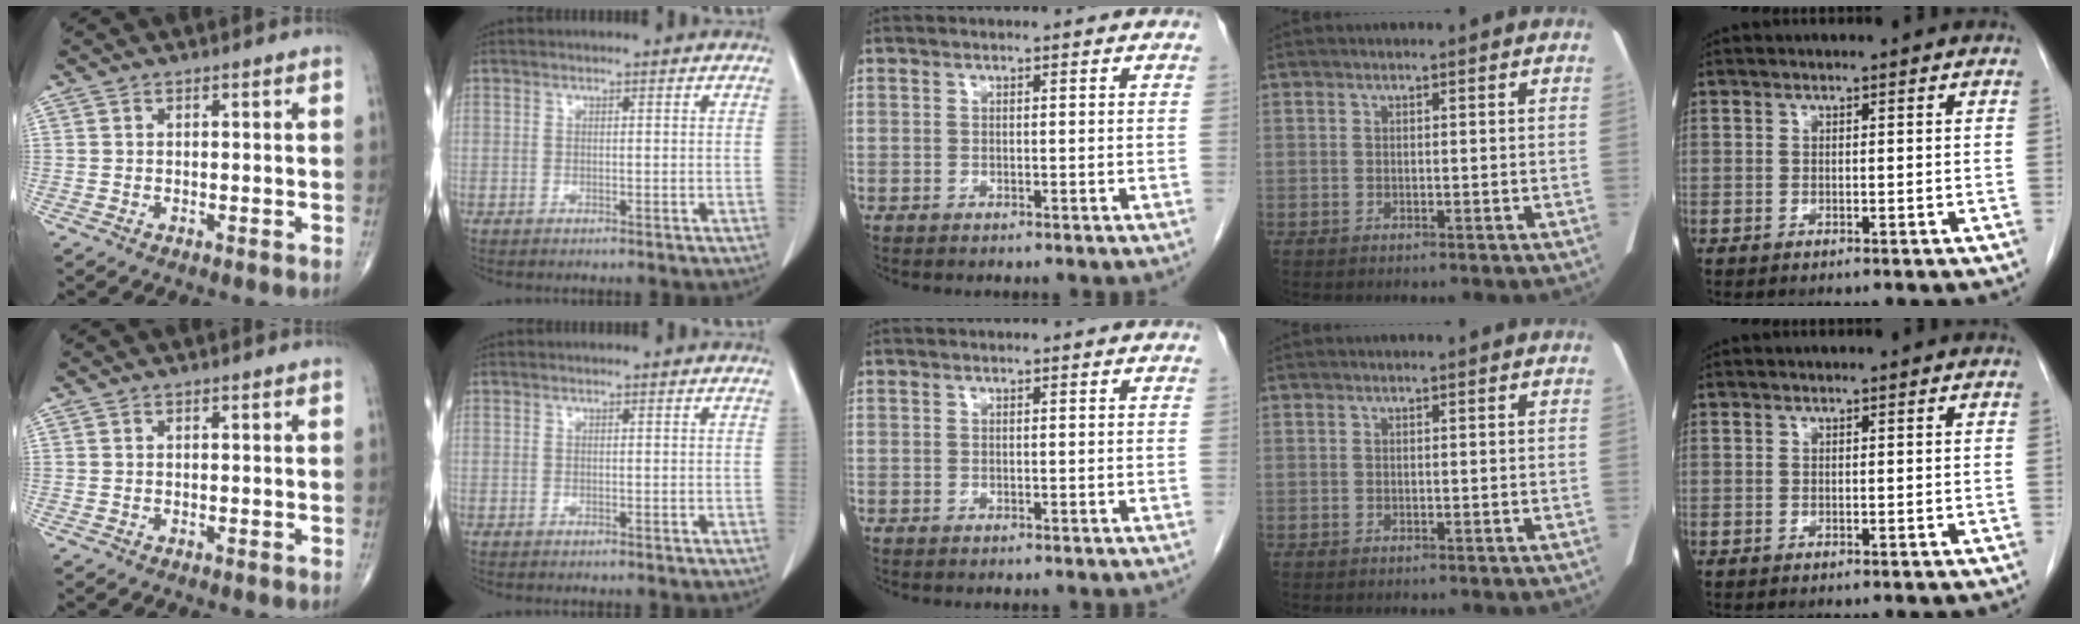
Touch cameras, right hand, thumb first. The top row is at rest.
{}